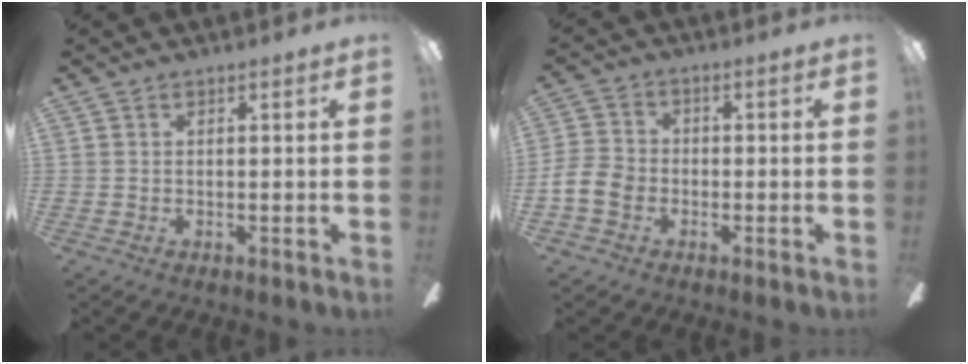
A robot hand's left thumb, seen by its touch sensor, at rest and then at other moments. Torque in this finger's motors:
{"motor_torque": [-0.29, 0.33, 0.13, -0.14, 0.03]}